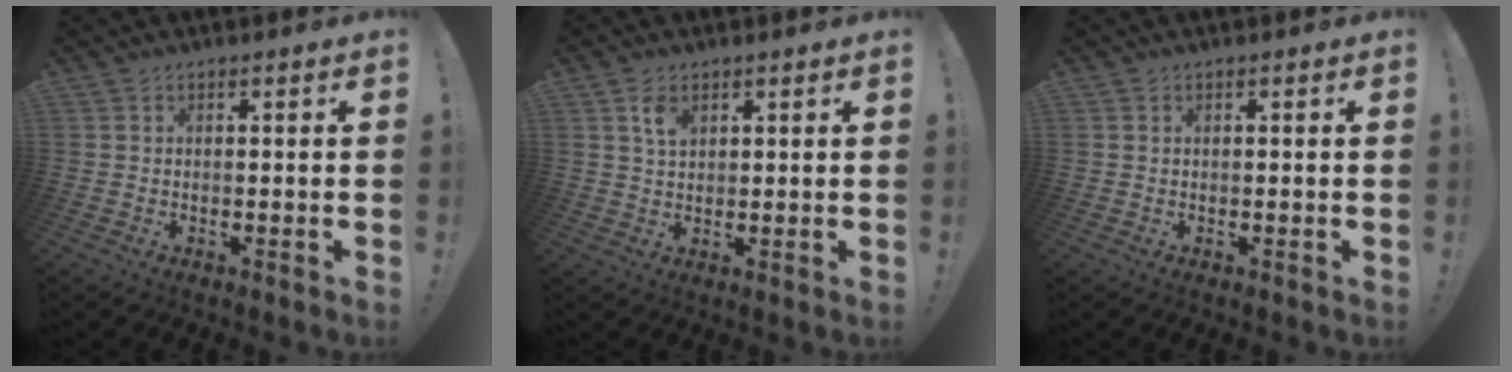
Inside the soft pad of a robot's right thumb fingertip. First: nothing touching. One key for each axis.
{"total": 4.5, "fx": 2.2, "fy": 2.5, "fz": 3.0, "tx": -0.046, "ty": -0.007, "tz": 0.036}
{"total": 0.5, "fx": 0.5, "fy": 0.0, "fz": -0.3, "tx": 0.004, "ty": 0.001, "tz": 0.009}